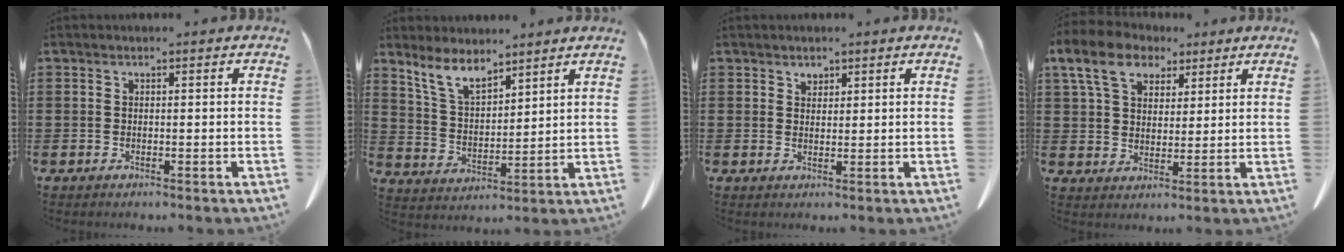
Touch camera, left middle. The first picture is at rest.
{"total": 7.1, "force": [5.9, 2.2, 3.3], "torque": [-0.084, -0.018, 0.111]}
{"total": 1.4, "force": [1.2, 0.6, 0.3], "torque": [0.000, -0.006, 0.024]}
{"total": 8.8, "force": [5.6, 5.3, 4.4], "torque": [-0.103, 0.003, 0.103]}